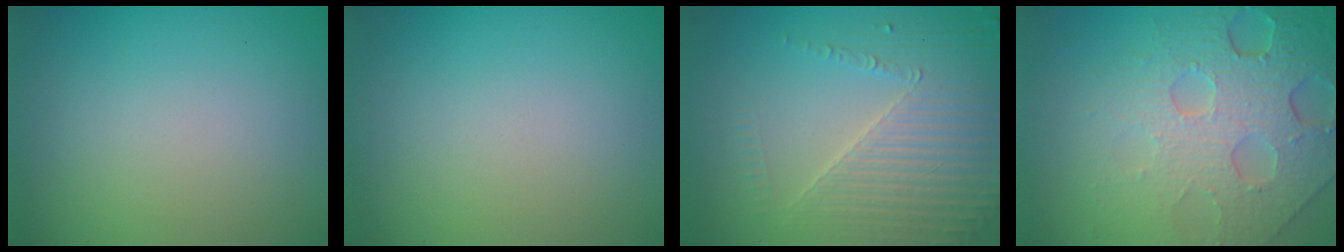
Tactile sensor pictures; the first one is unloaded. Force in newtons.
{"total": 0.0}
{"total": 4.4, "press": 3.9, "slide": 2.2}
{"total": 8.3, "press": 5.4, "slide": 6.2}